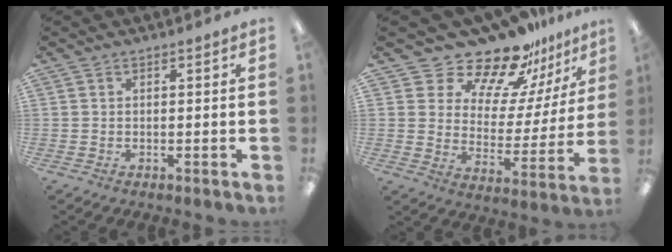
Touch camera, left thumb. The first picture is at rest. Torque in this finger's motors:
{"motor_torque": [0.35, 0.42, 0.00, -0.40, 0.01]}